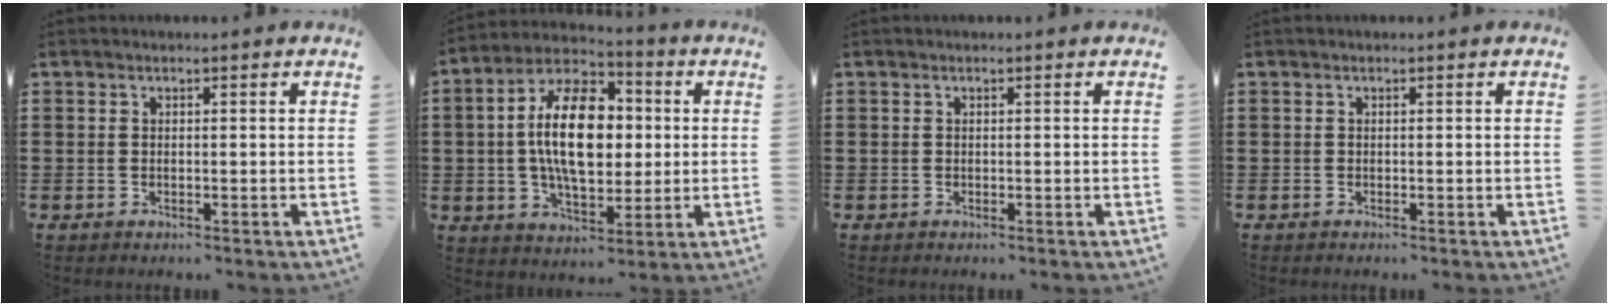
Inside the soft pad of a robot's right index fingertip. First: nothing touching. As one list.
[{"total": 14.5, "force": [1.2, 7.8, 12.2], "torque": [-0.231, 0.008, 0.014]}, {"total": 0.0}, {"total": 0.0}]